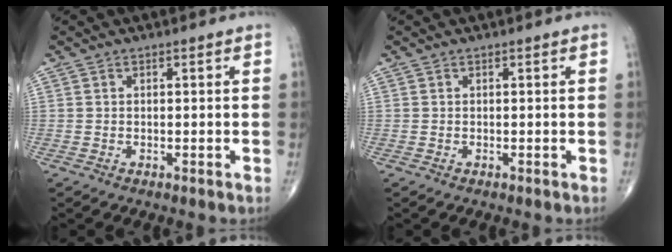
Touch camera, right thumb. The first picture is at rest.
{"total": 0.0}